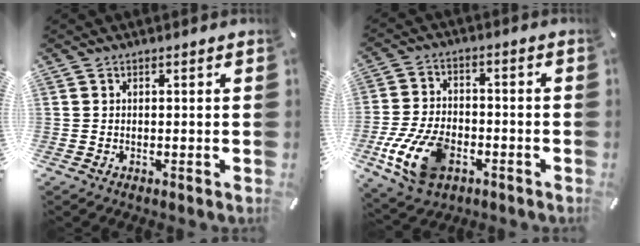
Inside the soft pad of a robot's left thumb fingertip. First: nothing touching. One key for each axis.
{"total": 13.5, "fx": -5.4, "fy": 8.4, "fz": 9.1, "tx": -0.197, "ty": 0.016, "tz": -0.095}